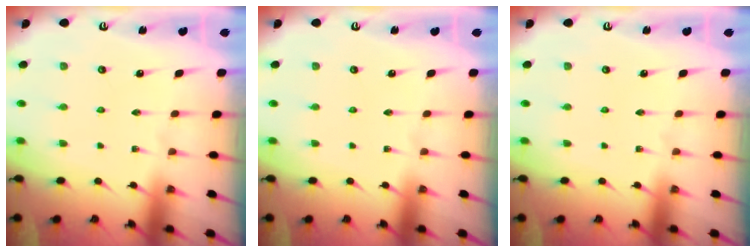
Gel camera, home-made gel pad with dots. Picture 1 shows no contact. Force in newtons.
{"total": 0.0}
{"total": 0.0}